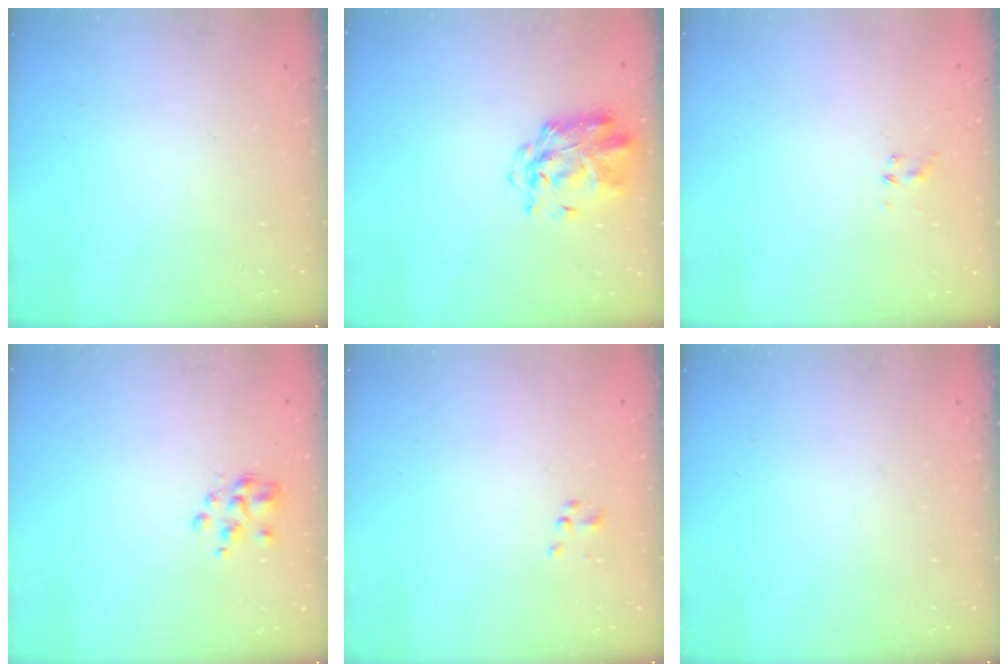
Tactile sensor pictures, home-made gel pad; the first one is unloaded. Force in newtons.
{"total": 2.9, "press": 2.8, "slide": 0.8}
{"total": 1.0, "press": 0.9, "slide": 0.4}
{"total": 2.6, "press": 2.5, "slide": 0.8}
{"total": 1.2, "press": 1.2, "slide": 0.3}
{"total": 0.0}